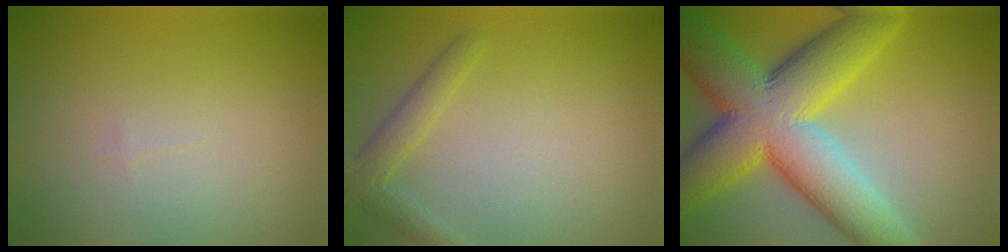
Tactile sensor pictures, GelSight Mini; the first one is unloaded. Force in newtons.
{"total": 2.3, "press": 2.3, "slide": 0.1}
{"total": 14.0, "press": 14.0, "slide": 0.3}